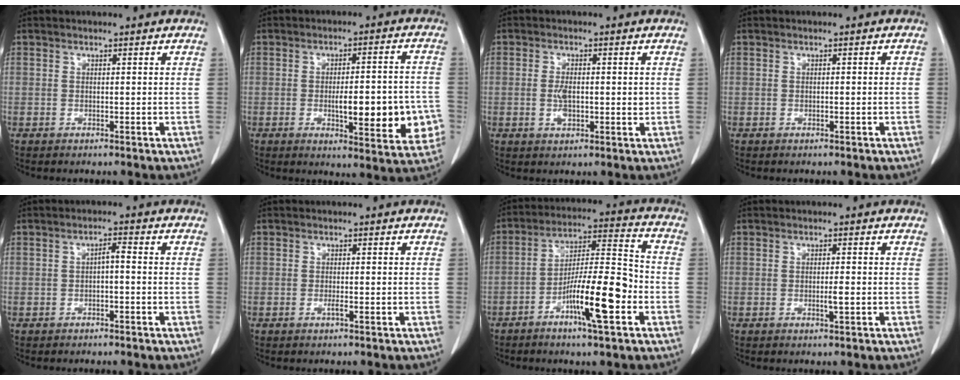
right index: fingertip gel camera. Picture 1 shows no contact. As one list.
[{"total": 12.8, "force": [-3.0, 3.4, 12.0], "torque": [-0.144, 0.011, -0.031]}, {"total": 4.0, "force": [-0.2, 1.8, 3.6], "torque": [-0.074, 0.000, -0.003]}, {"total": 0.7, "force": [-0.2, 0.2, 0.6], "torque": [-0.008, 0.004, -0.001]}, {"total": 1.7, "force": [-0.3, 0.4, 1.6], "torque": [-0.027, 0.005, -0.007]}, {"total": 0.8, "force": [-0.4, -0.1, 0.7], "torque": [-0.013, 0.000, -0.005]}, {"total": 12.7, "force": [-5.3, 1.4, 11.5], "torque": [-0.202, 0.004, -0.091]}, {"total": 1.4, "force": [-0.4, 0.0, 1.4], "torque": [-0.024, -0.002, -0.005]}]